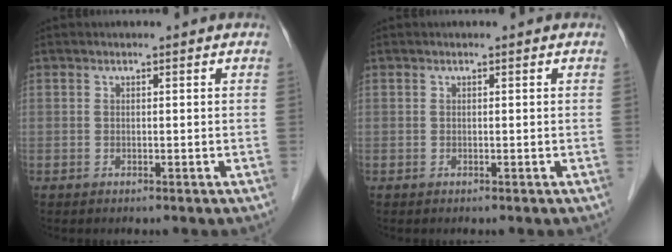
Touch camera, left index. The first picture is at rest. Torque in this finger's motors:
{"motor_torque": [0.05, 0.02, -0.04, -0.01]}